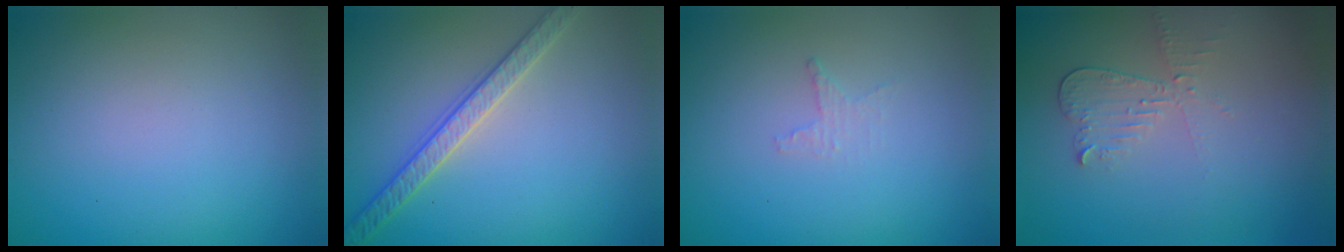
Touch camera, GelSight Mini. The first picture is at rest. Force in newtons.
{"total": 3.2, "press": 3.1, "slide": 0.7}
{"total": 0.9, "press": 0.8, "slide": 0.3}
{"total": 2.1, "press": 2.1, "slide": 0.2}